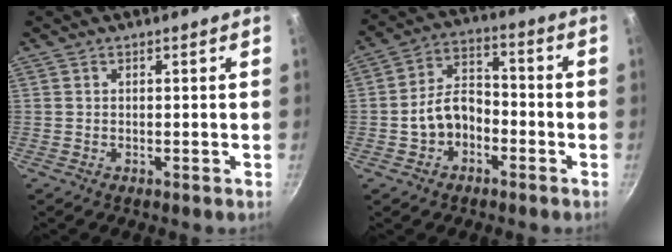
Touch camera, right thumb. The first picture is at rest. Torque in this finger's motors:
{"motor_torque": [-0.08, 0.40, 0.52, -0.90, 0.16]}